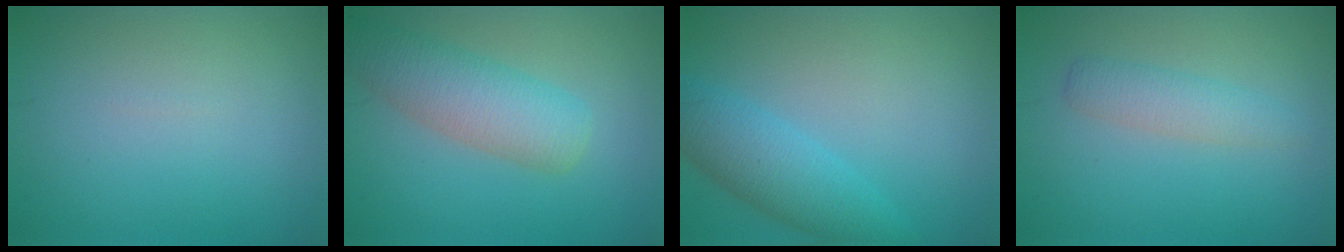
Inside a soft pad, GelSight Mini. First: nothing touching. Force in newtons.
{"total": 5.3, "press": 5.3, "slide": 0.4}
{"total": 4.4, "press": 4.4, "slide": 0.1}
{"total": 2.3, "press": 2.3, "slide": 0.0}